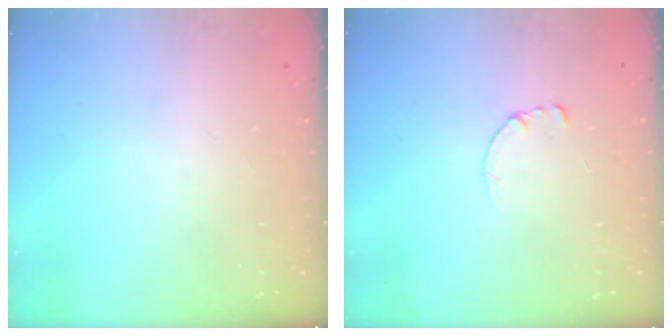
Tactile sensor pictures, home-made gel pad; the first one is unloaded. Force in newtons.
{"total": 0.7, "press": 0.6, "slide": 0.1}